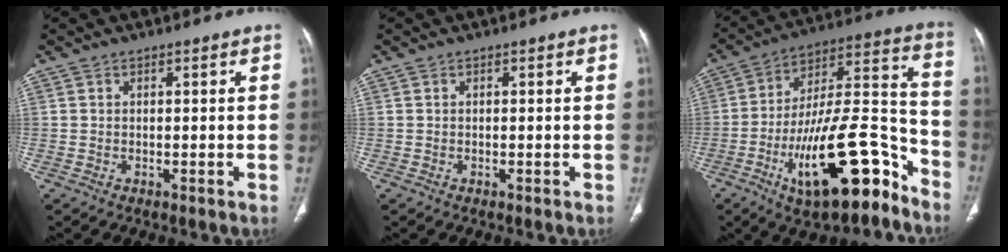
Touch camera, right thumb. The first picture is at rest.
{"total": 0.0}
{"total": 24.7, "force": [-13.1, 8.6, 19.1], "torque": [-0.284, 0.084, -0.209]}